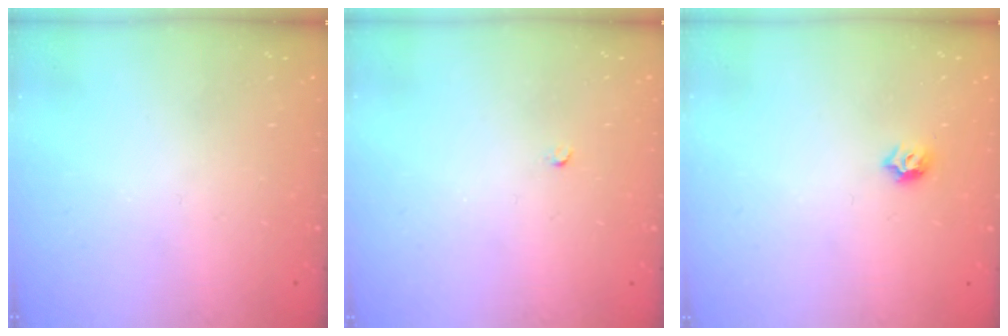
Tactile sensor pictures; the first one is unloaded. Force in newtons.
{"total": 2.0, "press": 2.0, "slide": 0.3}
{"total": 4.0, "press": 3.9, "slide": 0.8}